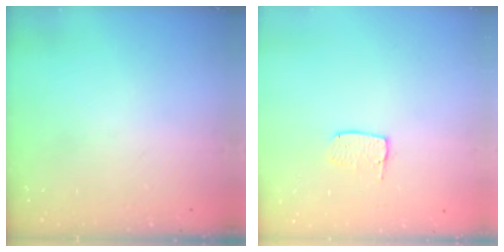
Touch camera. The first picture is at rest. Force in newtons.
{"total": 5.5, "press": 5.5, "slide": 0.4}